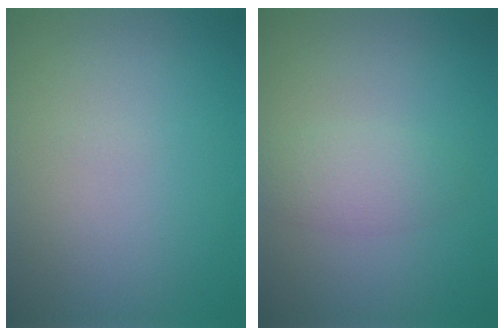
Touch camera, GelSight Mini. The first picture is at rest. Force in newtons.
{"total": 2.4, "press": 2.4, "slide": 0.0}